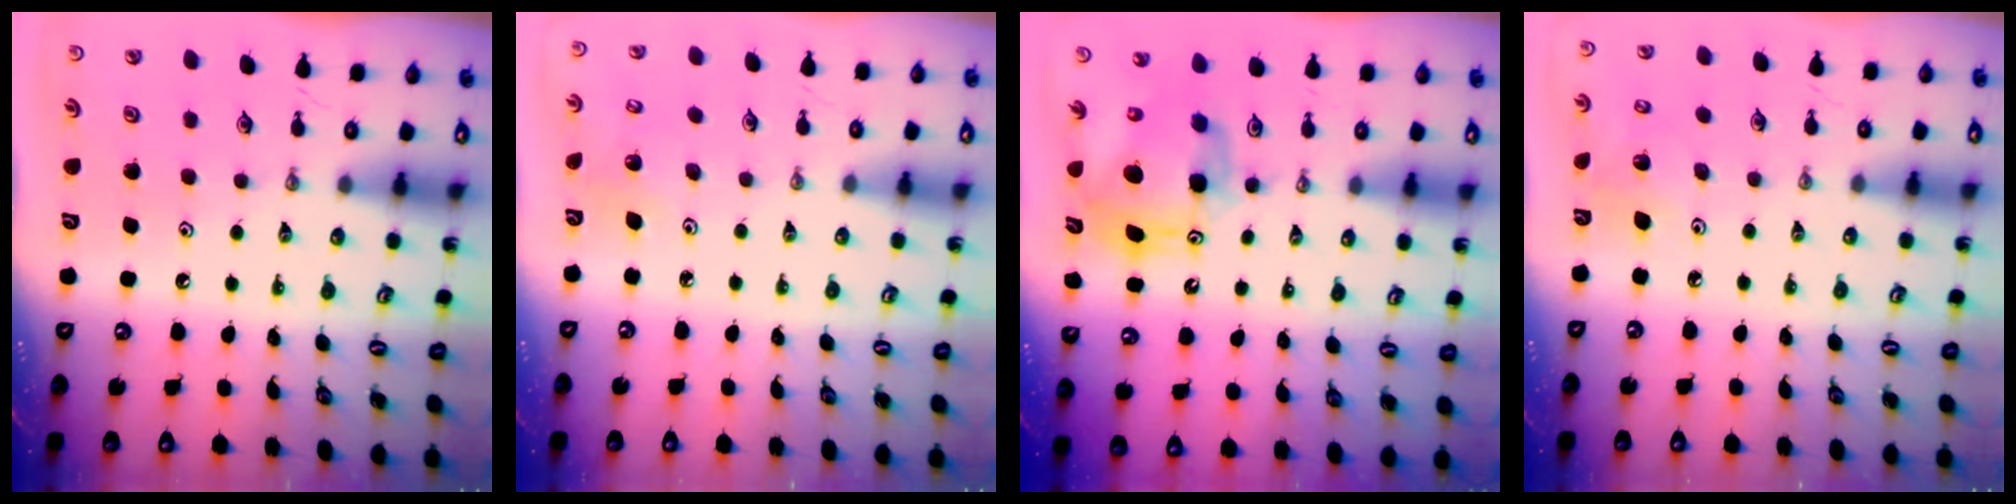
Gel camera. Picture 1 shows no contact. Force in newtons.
{"total": 3.5, "press": 3.5, "slide": 0.2}
{"total": 13.2, "press": 13.1, "slide": 1.1}
{"total": 4.5, "press": 4.5, "slide": 0.4}